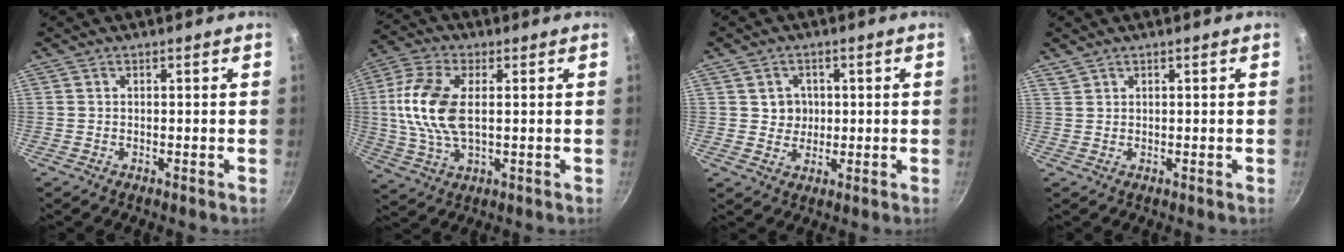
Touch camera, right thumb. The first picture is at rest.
{"total": 13.0, "force": [1.3, 6.9, 10.9], "torque": [-0.223, 0.008, 0.018]}
{"total": 4.1, "force": [0.8, 3.8, 1.4], "torque": [0.001, -0.002, 0.010]}
{"total": 1.1, "force": [1.0, 0.5, 0.2], "torque": [-0.002, 0.003, 0.024]}